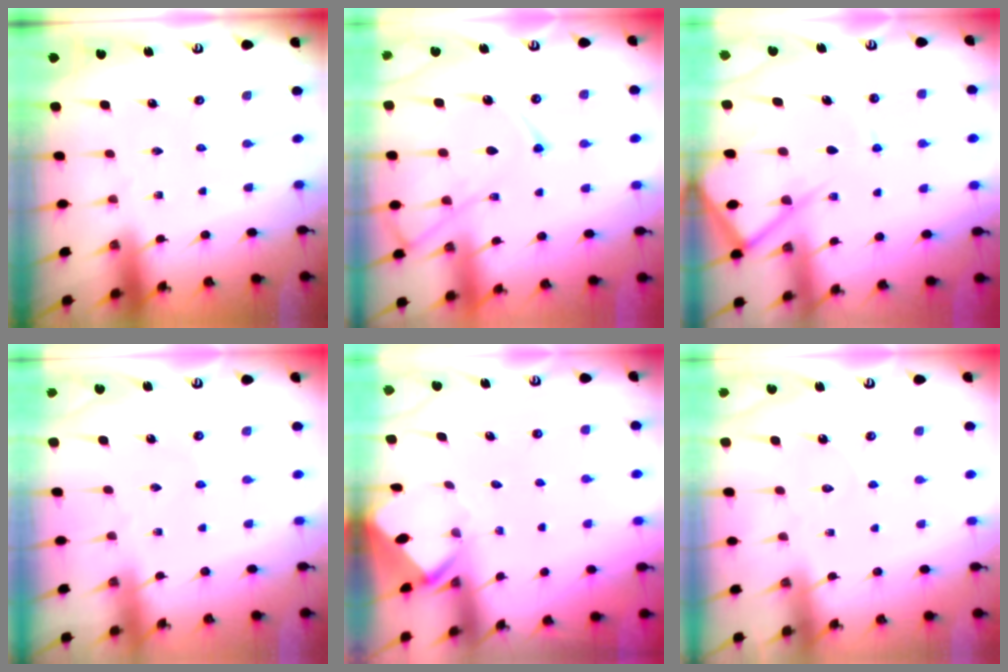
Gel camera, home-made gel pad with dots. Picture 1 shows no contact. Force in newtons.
{"total": 12.7, "press": 12.6, "slide": 1.5}
{"total": 10.3, "press": 10.2, "slide": 1.2}
{"total": 1.1, "press": 1.1, "slide": 0.2}
{"total": 3.0, "press": 3.0, "slide": 0.1}
{"total": 3.8, "press": 3.8, "slide": 0.3}